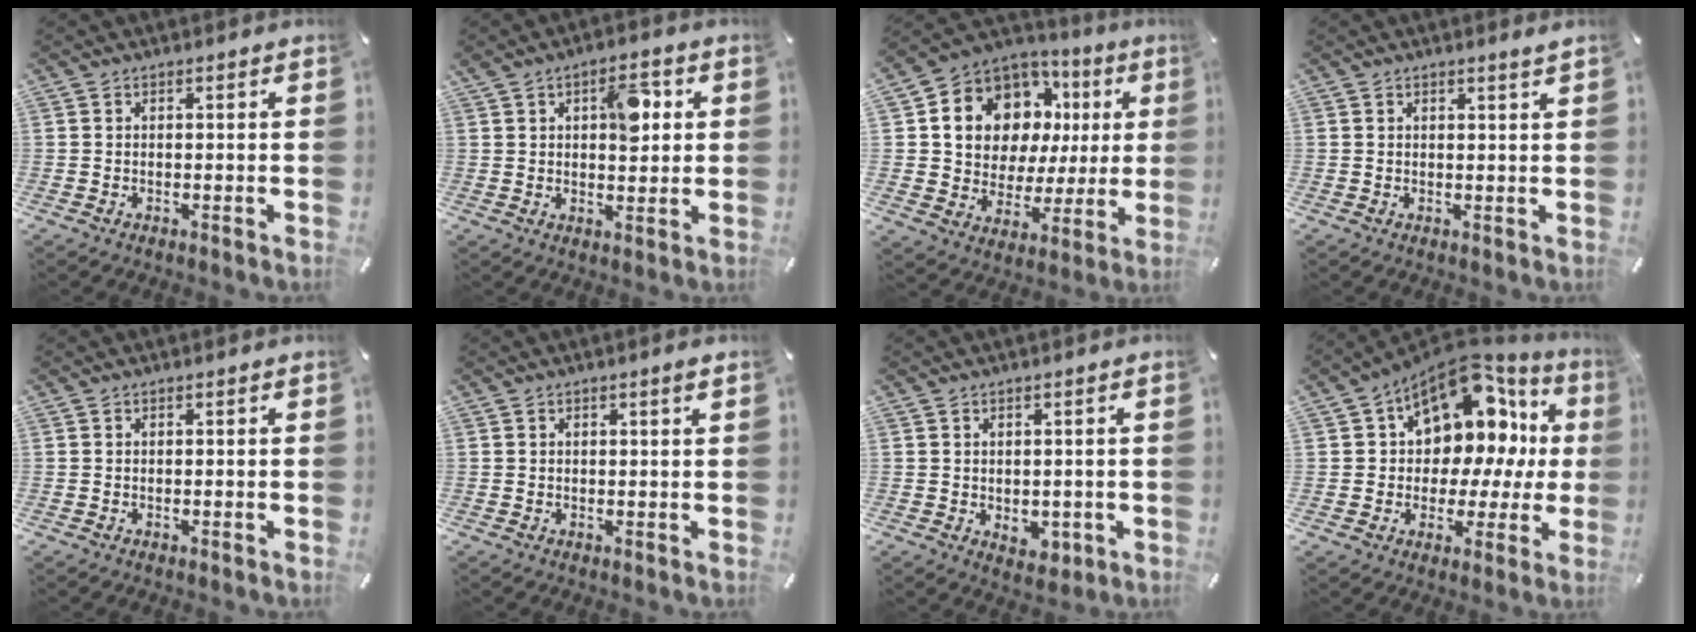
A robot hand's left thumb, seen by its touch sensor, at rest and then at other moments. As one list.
[{"total": 9.1, "force": [2.7, 5.2, 7.0], "torque": [-0.086, -0.010, 0.038]}, {"total": 12.2, "force": [4.9, 10.3, 4.3], "torque": [-0.083, -0.046, 0.101]}, {"total": 1.1, "force": [1.1, -0.1, 0.4], "torque": [-0.008, -0.002, 0.019]}, {"total": 0.0}, {"total": 0.9, "force": [0.6, 0.1, 0.7], "torque": [-0.014, 0.001, 0.010]}, {"total": 2.8, "force": [-0.5, 2.4, 1.4], "torque": [-0.006, -0.001, -0.009]}, {"total": 14.2, "force": [7.7, 9.1, 7.7], "torque": [-0.113, -0.074, 0.132]}]